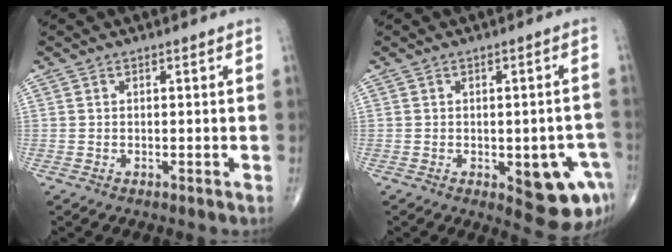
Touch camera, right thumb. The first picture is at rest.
{"total": 10.4, "force": [-3.5, 4.3, 8.7], "torque": [-0.077, 0.010, -0.032]}